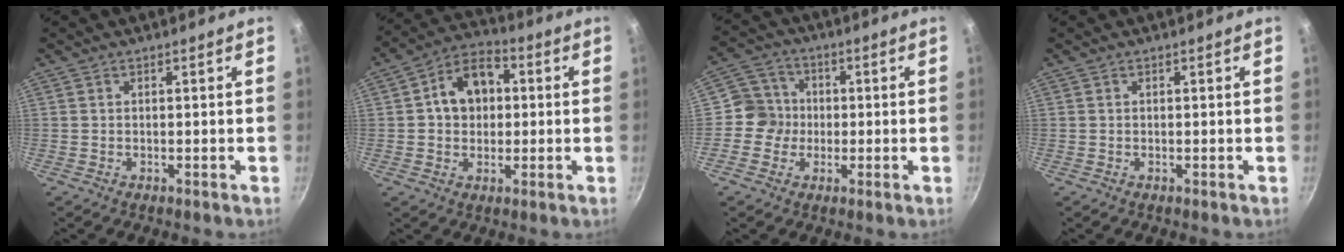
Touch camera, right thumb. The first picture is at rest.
{"total": 10.7, "force": [1.3, 8.0, 6.9], "torque": [-0.074, 0.021, 0.007]}
{"total": 6.6, "force": [-0.6, 6.4, 1.7], "torque": [0.007, 0.018, -0.031]}
{"total": 0.0}